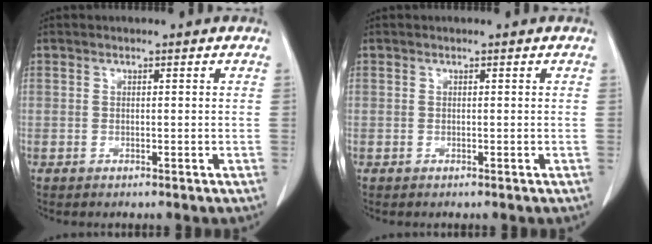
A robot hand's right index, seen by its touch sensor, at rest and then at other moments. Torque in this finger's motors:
{"motor_torque": [0.00, 0.00, 0.00, 0.00]}